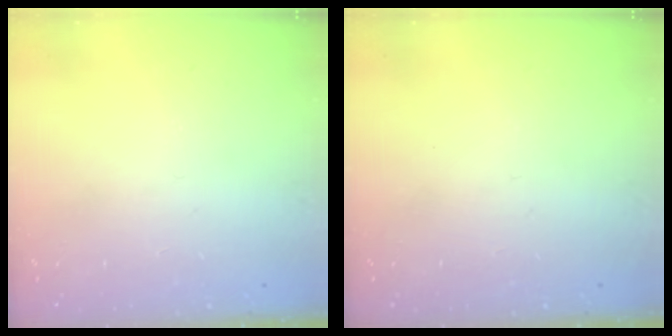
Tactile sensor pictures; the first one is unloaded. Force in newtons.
{"total": 0.0}